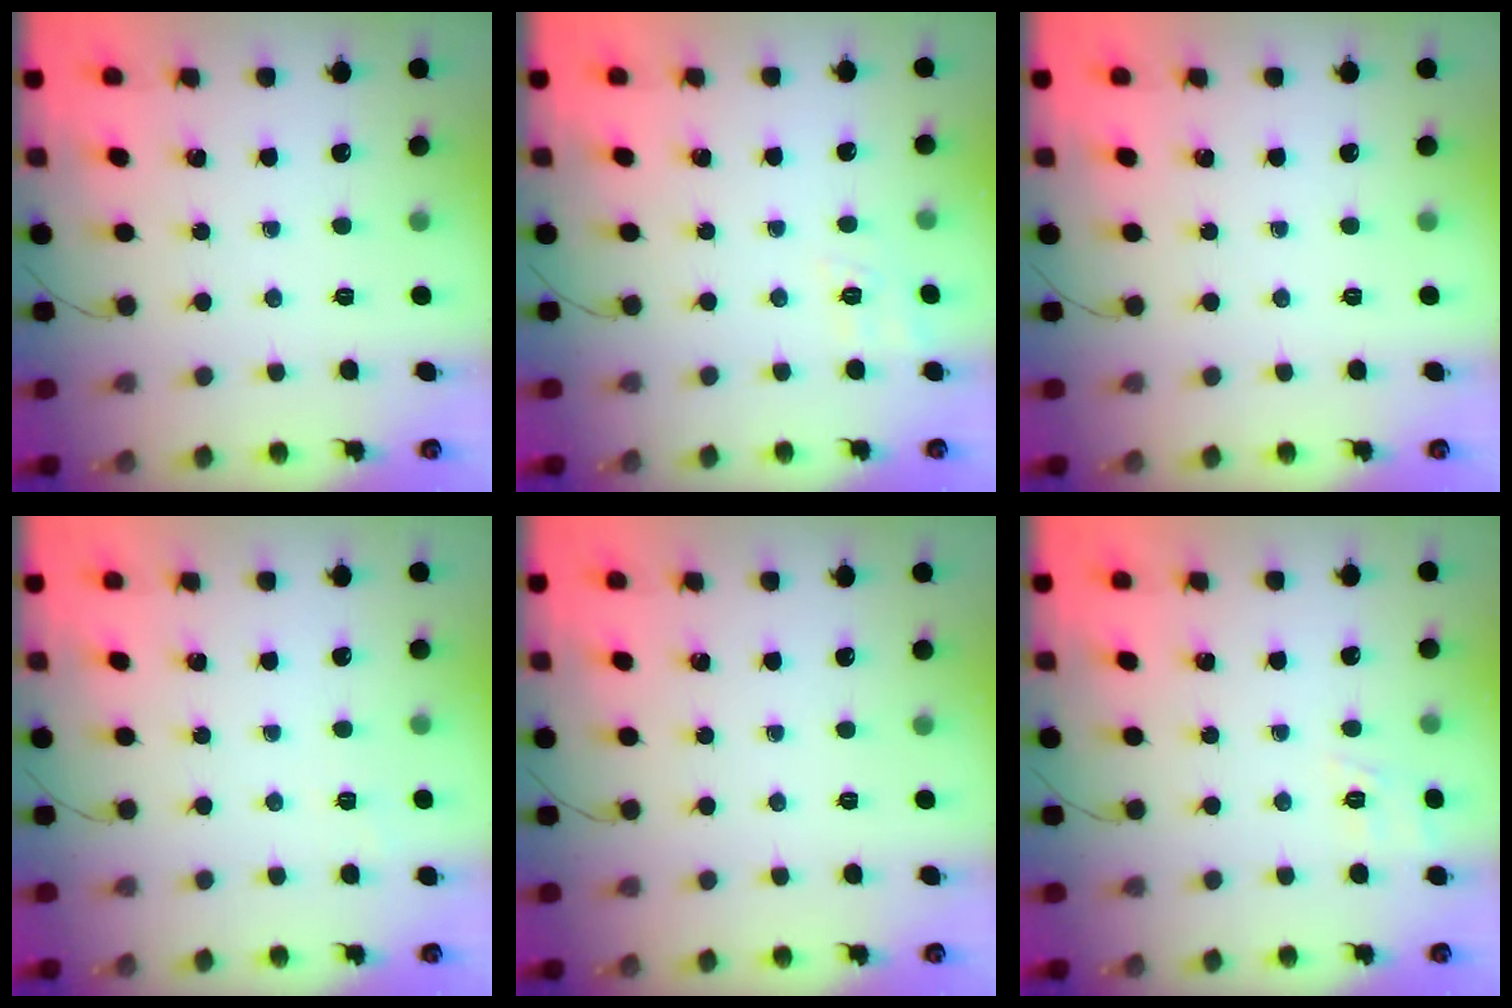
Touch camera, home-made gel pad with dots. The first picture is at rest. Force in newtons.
{"total": 7.4, "press": 7.1, "slide": 2.0}
{"total": 0.0}
{"total": 1.3, "press": 0.2, "slide": 1.3}
{"total": 0.0}
{"total": 2.8, "press": 2.2, "slide": 1.7}